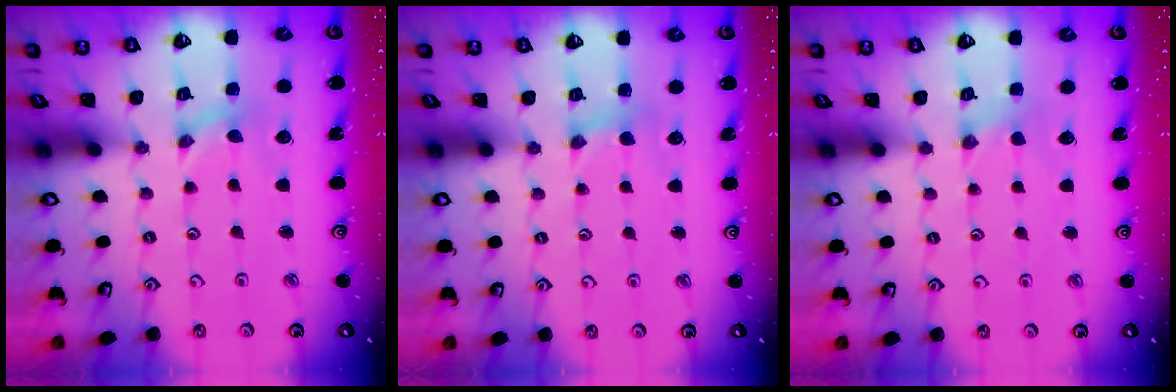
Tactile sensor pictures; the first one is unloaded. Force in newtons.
{"total": 2.7, "press": 2.7, "slide": 0.4}
{"total": 0.6, "press": 0.6, "slide": 0.2}